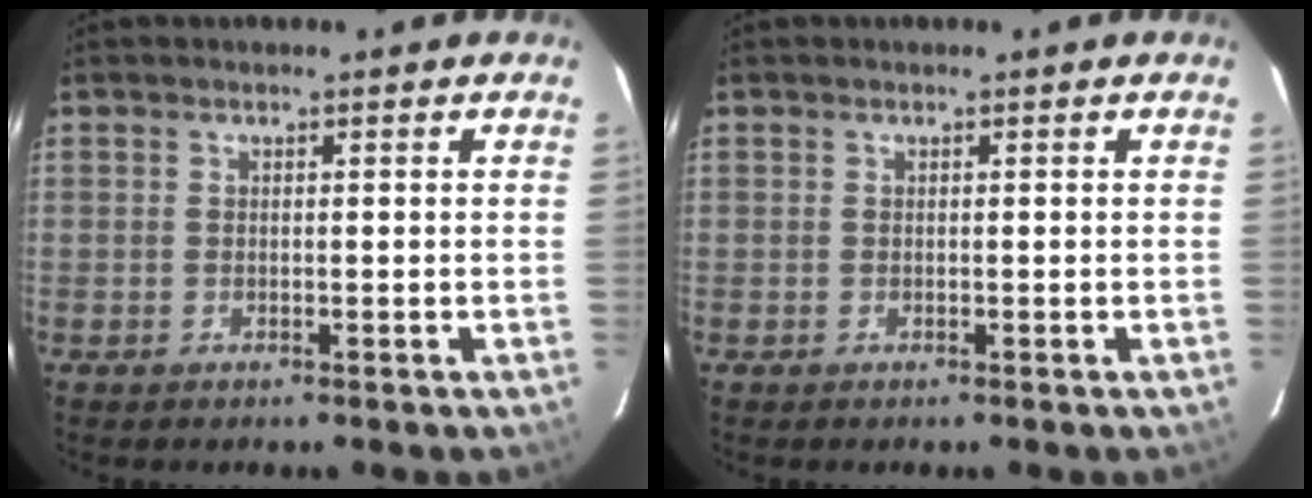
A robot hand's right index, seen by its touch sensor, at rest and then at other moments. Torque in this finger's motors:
{"motor_torque": [0.00, 0.00, 0.03, 0.01]}